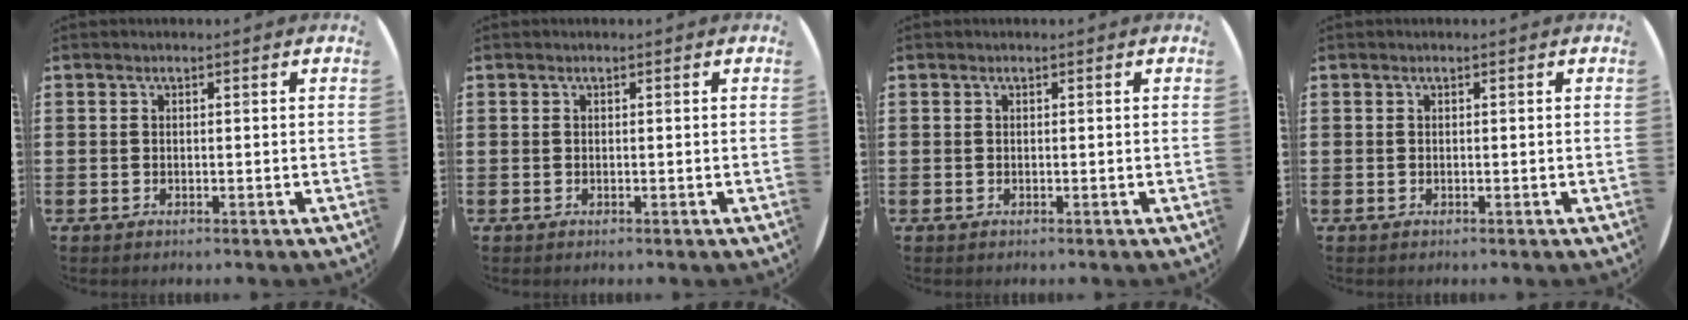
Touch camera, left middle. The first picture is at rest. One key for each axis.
{"total": 0.0}
{"total": 0.0}
{"total": 0.0}